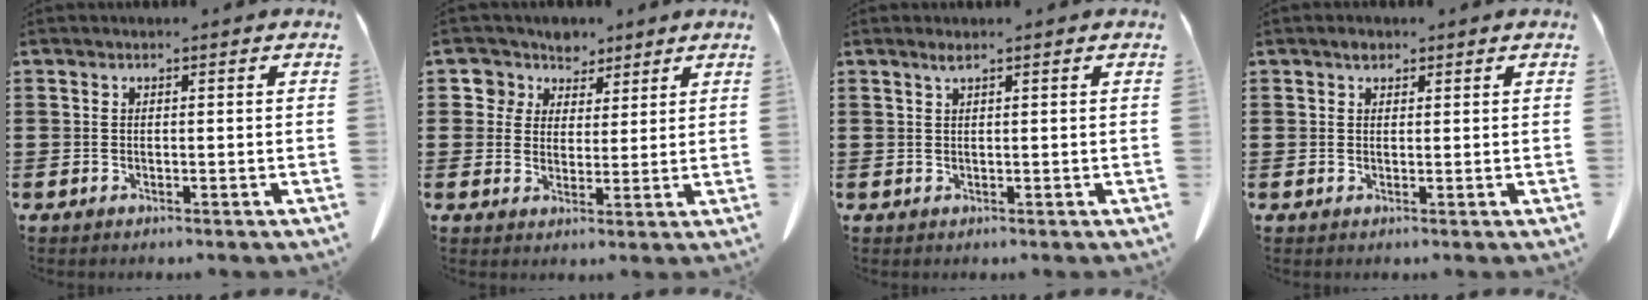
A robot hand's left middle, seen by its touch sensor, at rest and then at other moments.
{"total": 5.0, "force": [3.4, 3.7, 0.1], "torque": [-0.034, -0.004, 0.060]}
{"total": 1.1, "force": [0.7, 0.0, 0.8], "torque": [-0.016, 0.001, 0.013]}
{"total": 1.3, "force": [0.9, 0.8, 0.6], "torque": [-0.014, 0.004, 0.017]}